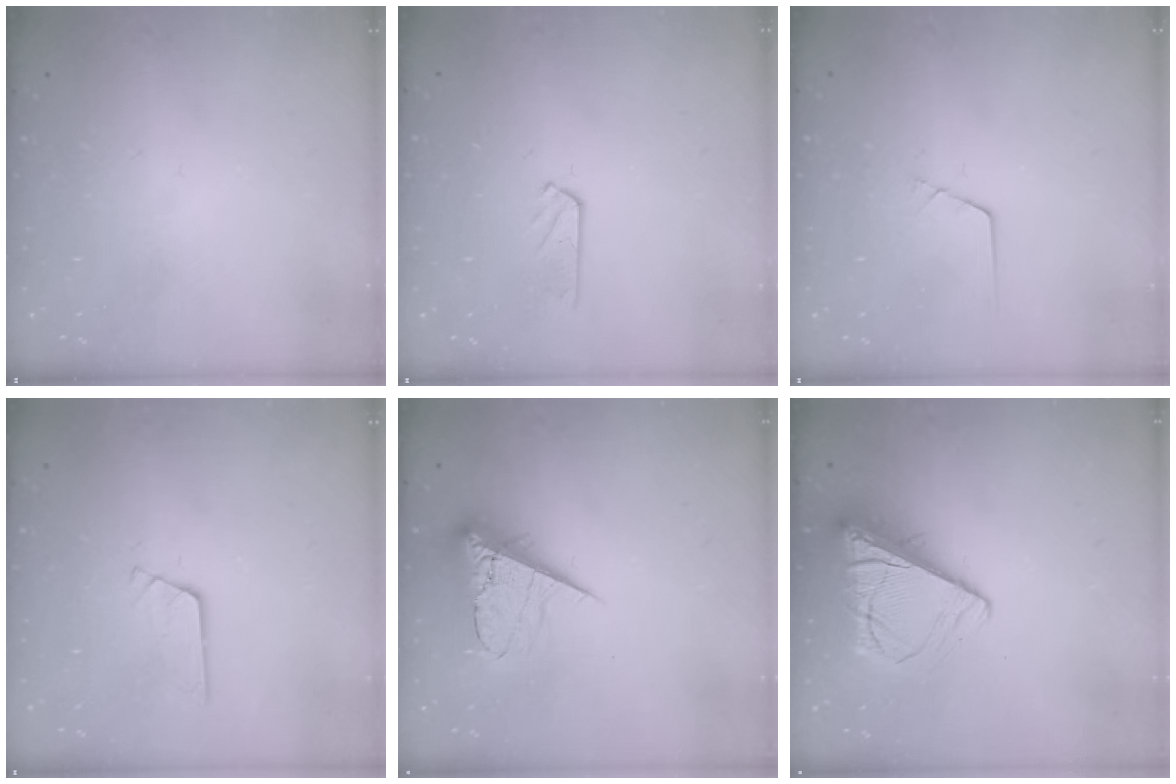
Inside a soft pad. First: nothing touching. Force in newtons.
{"total": 3.4, "press": 3.4, "slide": 0.4}
{"total": 0.5, "press": 0.5, "slide": 0.2}
{"total": 3.2, "press": 3.2, "slide": 0.2}
{"total": 9.3, "press": 9.3, "slide": 0.7}
{"total": 12.2, "press": 12.1, "slide": 1.6}